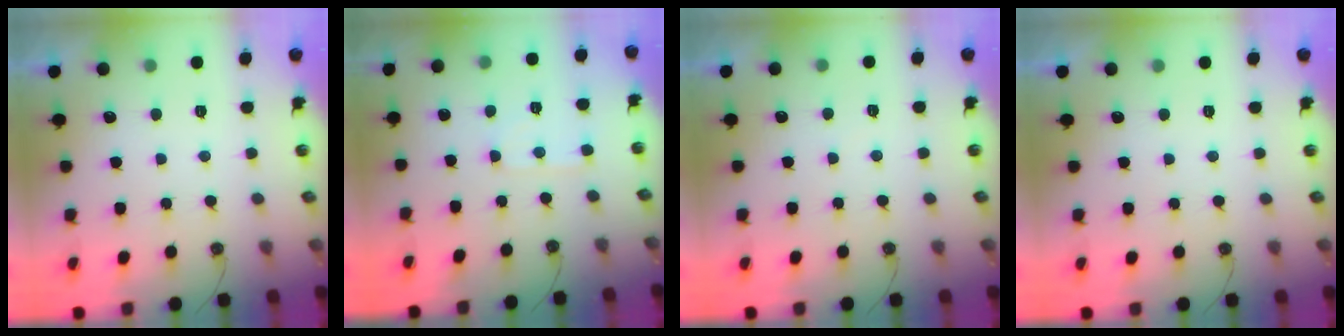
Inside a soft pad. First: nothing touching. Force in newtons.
{"total": 4.1, "press": 4.1, "slide": 0.6}
{"total": 3.1, "press": 3.1, "slide": 0.5}
{"total": 0.0}